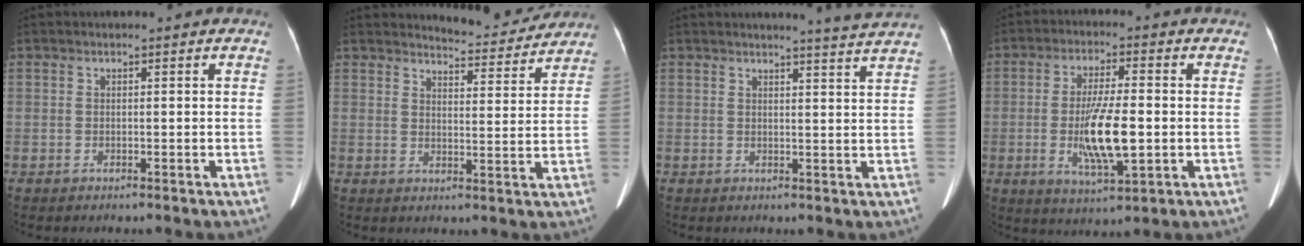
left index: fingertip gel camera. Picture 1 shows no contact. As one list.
[{"total": 7.6, "force": [7.6, 0.8, 0.6], "torque": [-0.008, -0.029, 0.090]}, {"total": 4.6, "force": [4.2, -1.6, 1.0], "torque": [-0.020, -0.036, 0.037]}, {"total": 9.4, "force": [-1.9, 1.8, 9.1], "torque": [-0.173, -0.029, -0.031]}]